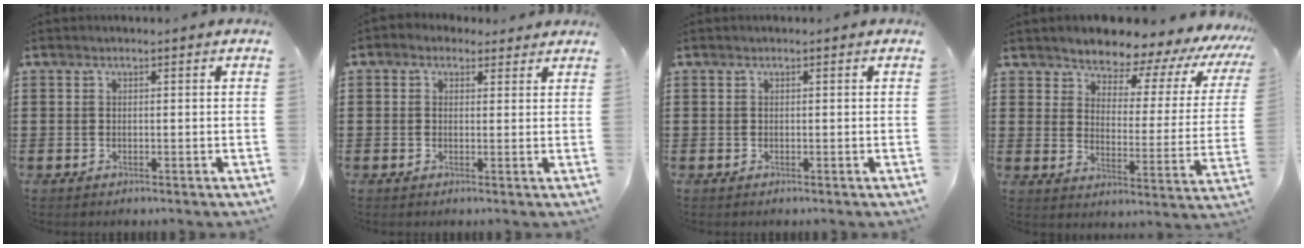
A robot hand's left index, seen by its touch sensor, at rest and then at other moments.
{"total": 1.8, "force": [0.9, 1.5, 0.3], "torque": [-0.012, 0.009, 0.016]}
{"total": 0.0}
{"total": 5.1, "force": [4.8, 1.5, 0.9], "torque": [-0.041, -0.046, 0.075]}